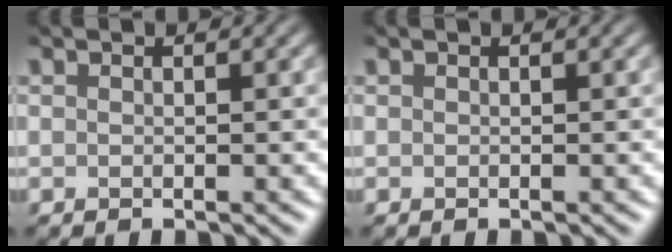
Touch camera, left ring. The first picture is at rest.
{"total": 0.0}